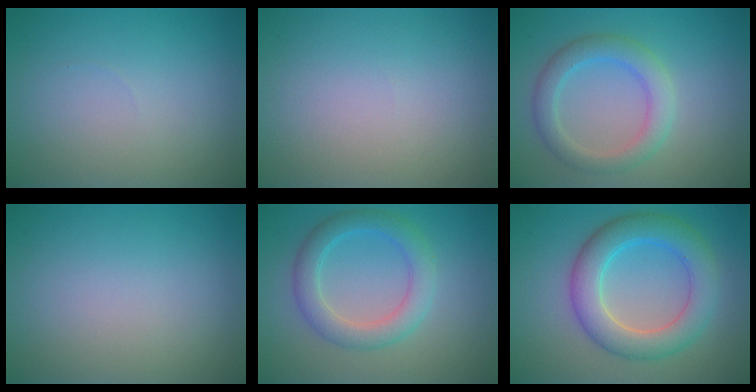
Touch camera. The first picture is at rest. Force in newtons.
{"total": 0.0}
{"total": 3.5, "press": 3.5, "slide": 0.2}
{"total": 0.0}
{"total": 3.8, "press": 3.8, "slide": 0.1}
{"total": 6.1, "press": 6.0, "slide": 0.2}